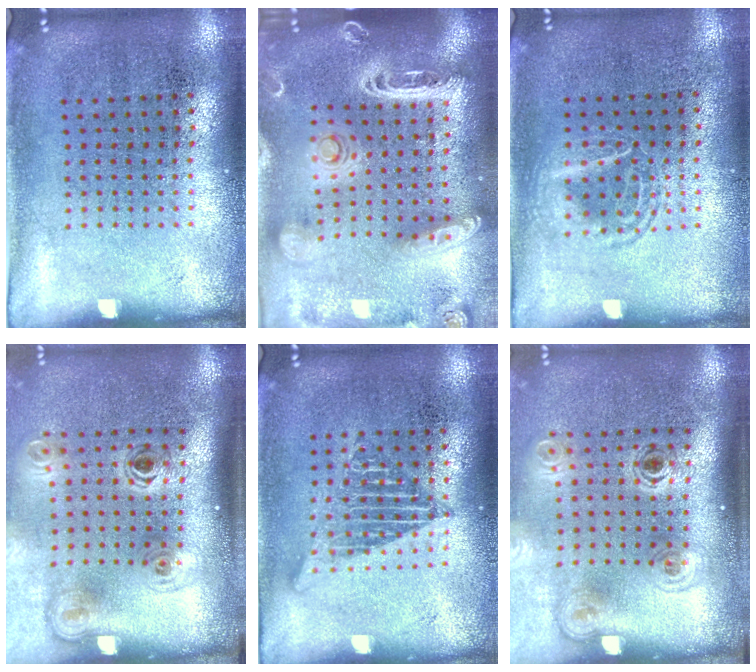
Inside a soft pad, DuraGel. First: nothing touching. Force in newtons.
{"total": 3.0, "press": 2.6, "slide": 1.6}
{"total": 1.2, "press": 1.2, "slide": 0.1}
{"total": 2.1, "press": 1.4, "slide": 1.6}
{"total": 1.3, "press": 1.3, "slide": 0.1}
{"total": 1.9, "press": 1.3, "slide": 1.4}